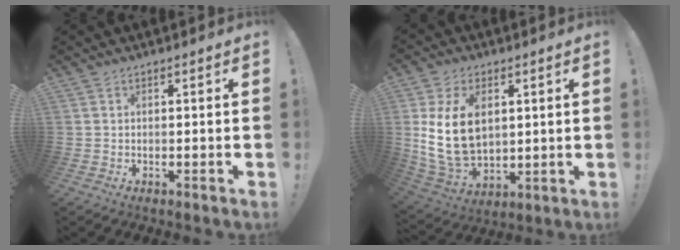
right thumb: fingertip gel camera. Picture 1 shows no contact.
{"total": 16.6, "force": [3.0, 11.3, 11.8], "torque": [-0.224, -0.011, 0.057]}